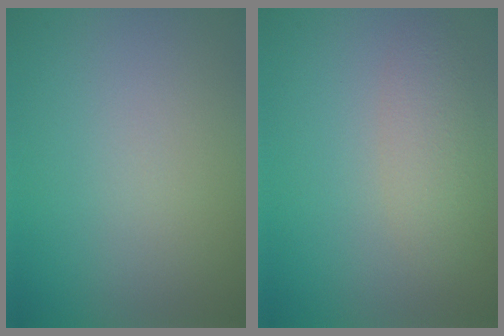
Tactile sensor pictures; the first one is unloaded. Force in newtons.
{"total": 2.2, "press": 2.2, "slide": 0.1}